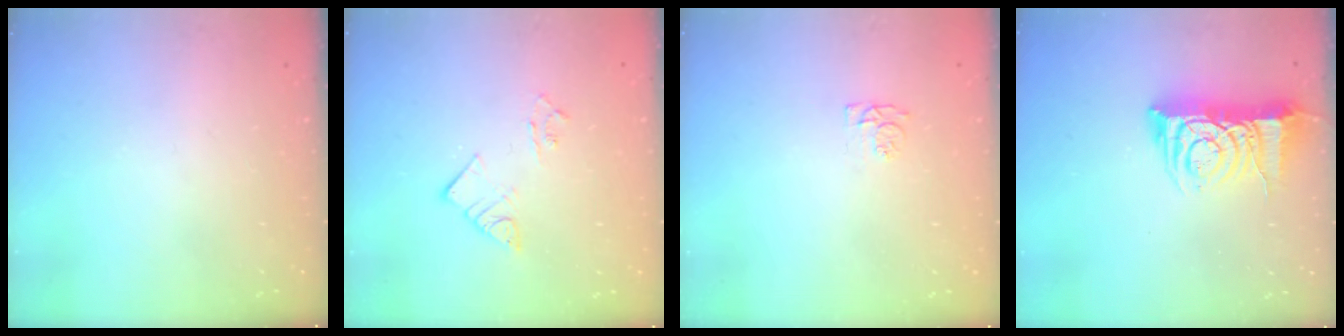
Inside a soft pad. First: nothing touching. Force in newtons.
{"total": 5.5, "press": 5.5, "slide": 0.4}
{"total": 4.9, "press": 4.9, "slide": 0.6}
{"total": 10.2, "press": 10.1, "slide": 1.3}